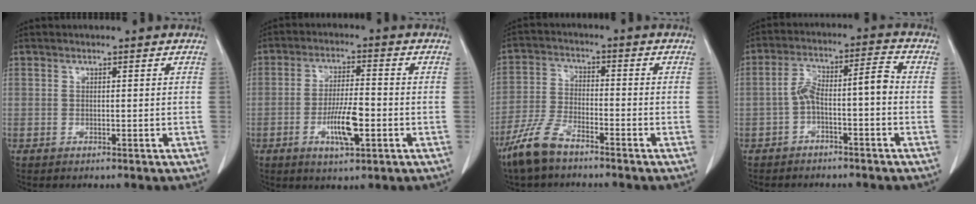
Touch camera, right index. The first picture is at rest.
{"total": 7.3, "force": [-2.5, 1.5, 6.7], "torque": [-0.125, -0.003, -0.042]}
{"total": 7.7, "force": [-5.9, 2.3, 4.4], "torque": [-0.105, -0.012, -0.119]}
{"total": 6.9, "force": [-2.0, 1.5, 6.5], "torque": [-0.120, 0.040, -0.034]}